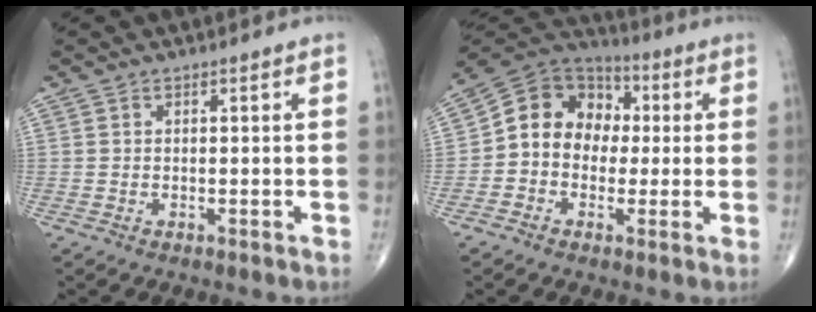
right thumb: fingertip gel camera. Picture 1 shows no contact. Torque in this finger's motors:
{"motor_torque": [0.20, 0.31, 0.16, -0.09, 0.11]}